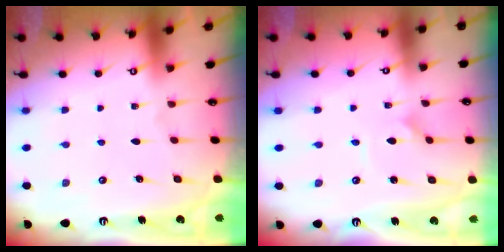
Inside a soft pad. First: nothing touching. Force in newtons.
{"total": 1.4, "press": 1.4, "slide": 0.1}